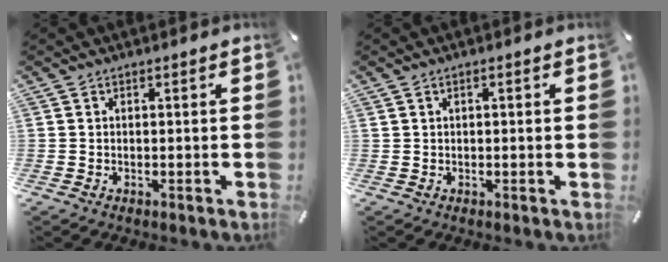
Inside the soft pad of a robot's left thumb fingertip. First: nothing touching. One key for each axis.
{"total": 0.7, "fx": 0.2, "fy": 0.3, "fz": 0.7, "tx": -0.011, "ty": 0.002, "tz": 0.002}